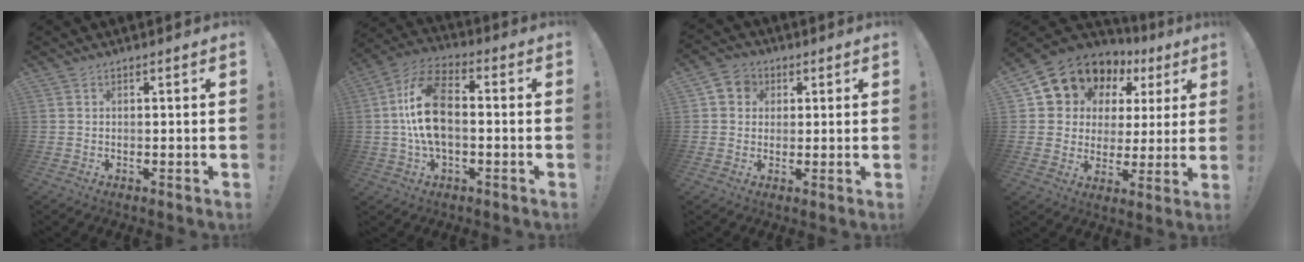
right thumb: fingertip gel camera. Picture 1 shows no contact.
{"total": 15.3, "force": [0.2, 8.3, 12.8], "torque": [-0.251, 0.010, 0.002]}
{"total": 5.6, "force": [1.2, 5.2, 1.9], "torque": [-0.025, 0.001, 0.023]}
{"total": 11.6, "force": [8.1, 7.8, 3.0], "torque": [-0.056, -0.067, 0.161]}